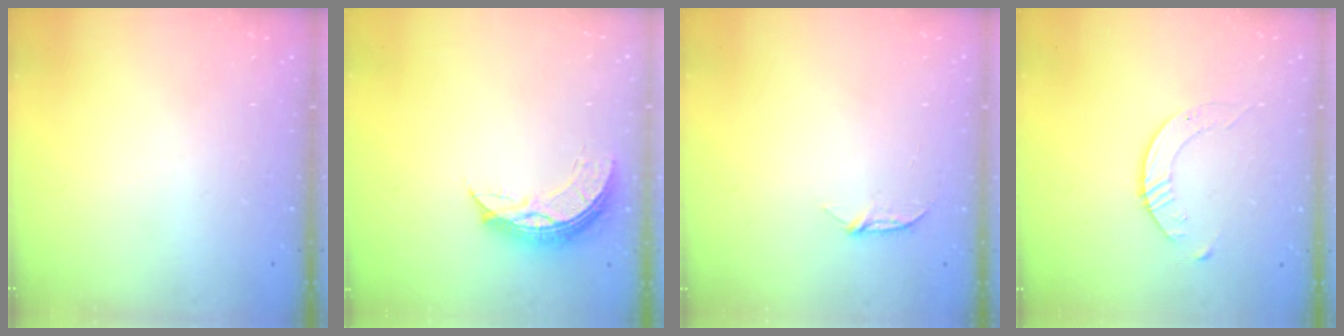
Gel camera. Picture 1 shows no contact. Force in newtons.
{"total": 8.8, "press": 8.7, "slide": 0.6}
{"total": 5.1, "press": 5.1, "slide": 0.6}
{"total": 3.1, "press": 3.1, "slide": 0.4}